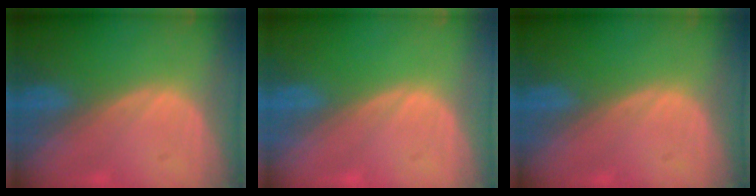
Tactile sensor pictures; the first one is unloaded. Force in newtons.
{"total": 0.0}
{"total": 0.0}